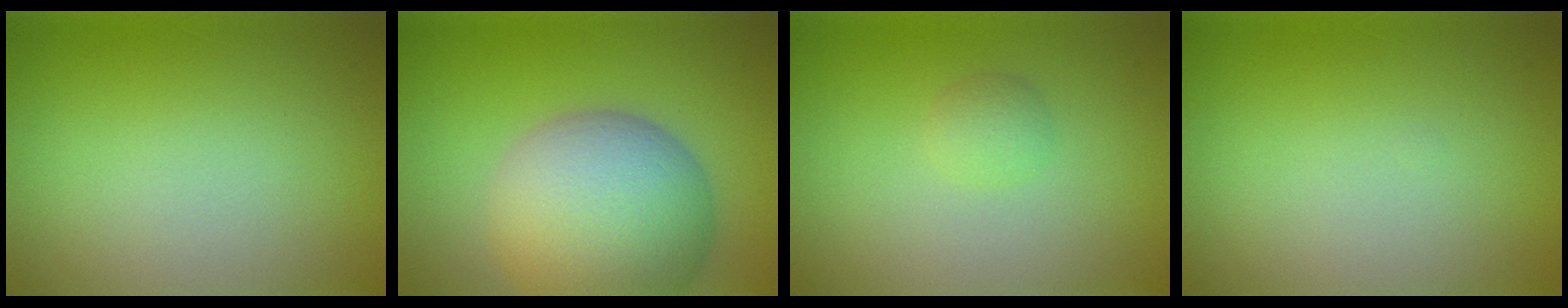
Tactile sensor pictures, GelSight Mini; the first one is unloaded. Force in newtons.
{"total": 12.0, "press": 11.9, "slide": 0.7}
{"total": 1.3, "press": 1.3, "slide": 0.0}
{"total": 0.0}